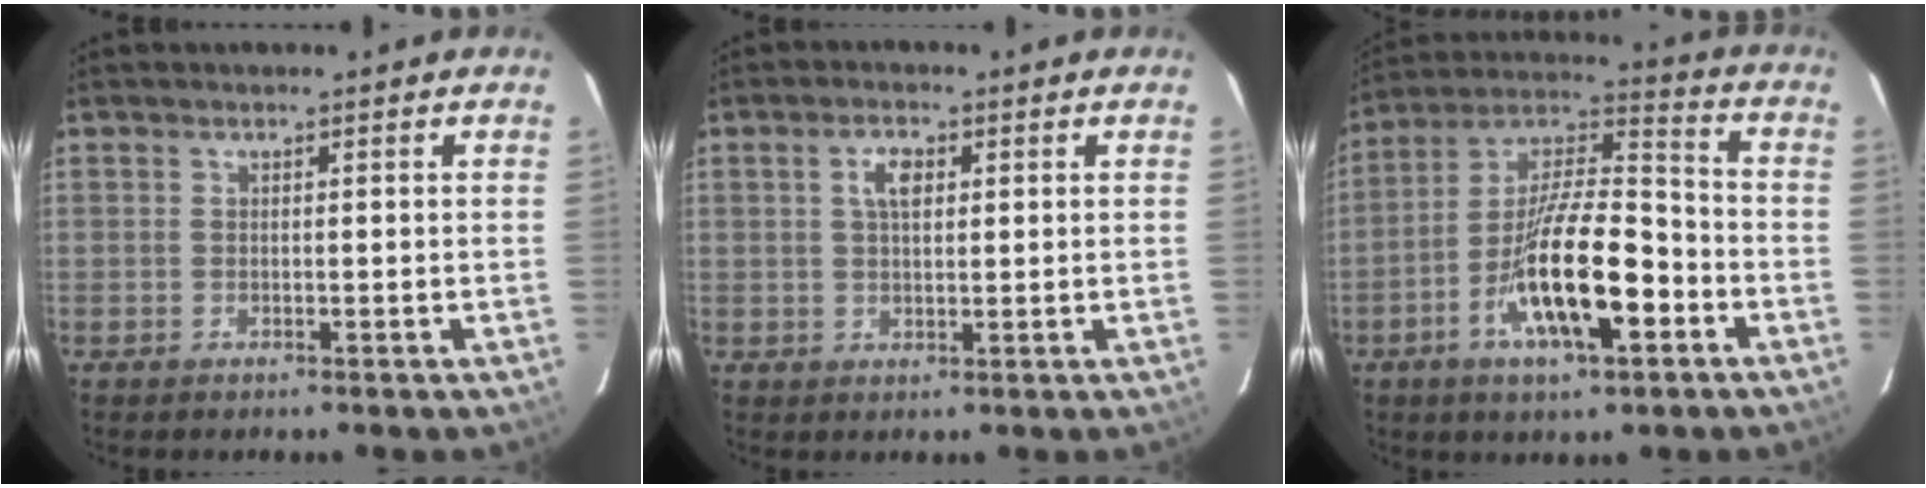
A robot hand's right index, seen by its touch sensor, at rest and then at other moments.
{"total": 3.6, "force": [1.1, 1.9, 2.9], "torque": [-0.053, 0.009, 0.021]}
{"total": 17.7, "force": [-6.7, 5.6, 15.4], "torque": [-0.285, -0.001, -0.122]}